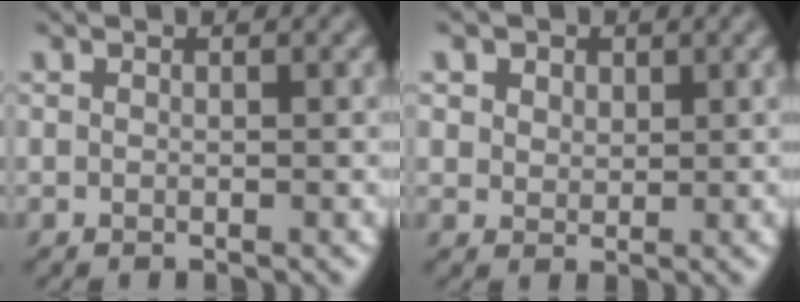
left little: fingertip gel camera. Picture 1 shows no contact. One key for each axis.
{"total": 4.2, "fx": 2.3, "fy": 2.9, "fz": 1.9, "tx": -0.052, "ty": 0.003, "tz": 0.032}